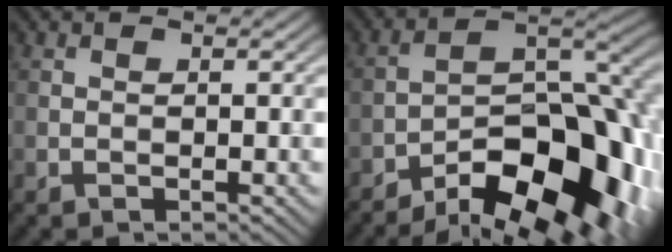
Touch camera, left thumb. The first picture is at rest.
{"total": 18.1, "force": [-11.0, 8.2, 11.8], "torque": [-0.157, -0.004, -0.172]}